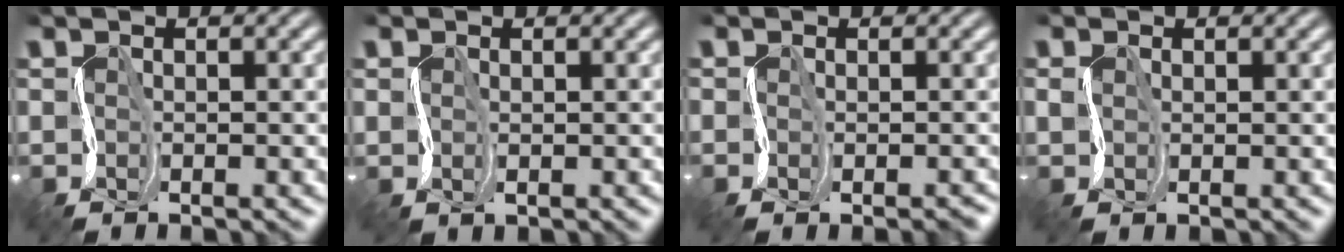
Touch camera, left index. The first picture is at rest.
{"total": 1.1, "force": [0.3, 0.1, -1.1], "torque": [0.008, 0.005, 0.004]}
{"total": 1.5, "force": [-1.1, 0.9, 0.5], "torque": [-0.007, -0.004, -0.016]}
{"total": 0.9, "force": [0.3, 0.0, -0.8], "torque": [0.004, 0.004, 0.001]}